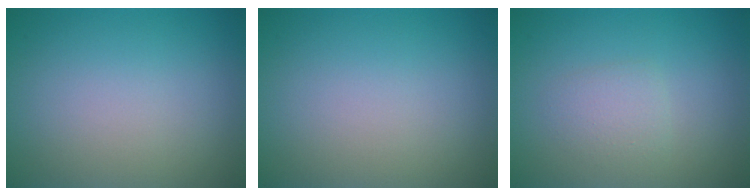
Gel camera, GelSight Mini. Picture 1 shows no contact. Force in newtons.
{"total": 0.0}
{"total": 1.6, "press": 1.6, "slide": 0.1}